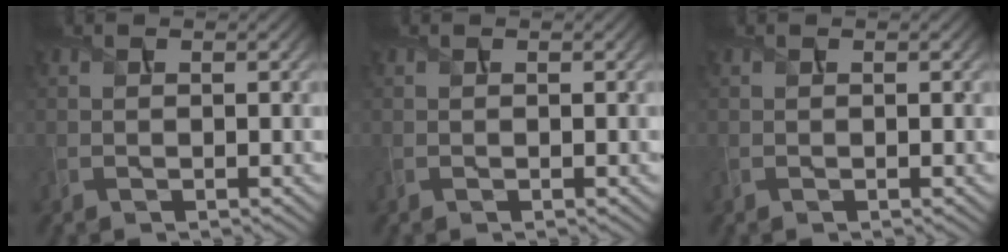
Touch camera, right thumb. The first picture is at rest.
{"total": 0.0}
{"total": 0.0}